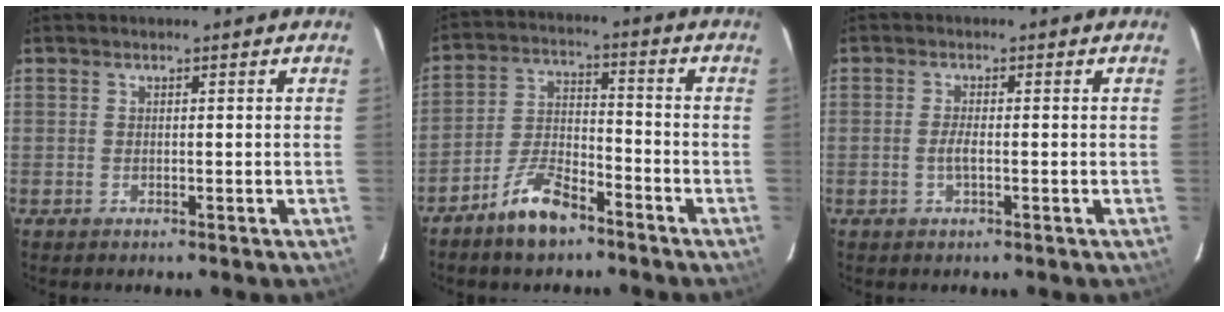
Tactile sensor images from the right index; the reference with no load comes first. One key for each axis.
{"total": 9.0, "fx": -6.7, "fy": 3.3, "fz": 5.0, "tx": -0.112, "ty": 0.009, "tz": -0.124}
{"total": 2.1, "fx": -0.6, "fy": 0.3, "fz": 1.9, "tx": -0.040, "ty": -0.001, "tz": -0.011}